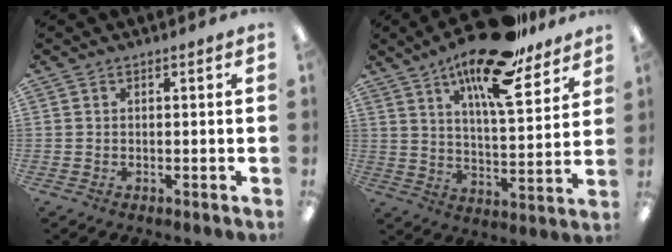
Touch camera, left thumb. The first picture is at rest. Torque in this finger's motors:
{"motor_torque": [0.97, 0.97, 1.25, -1.52, 0.14]}